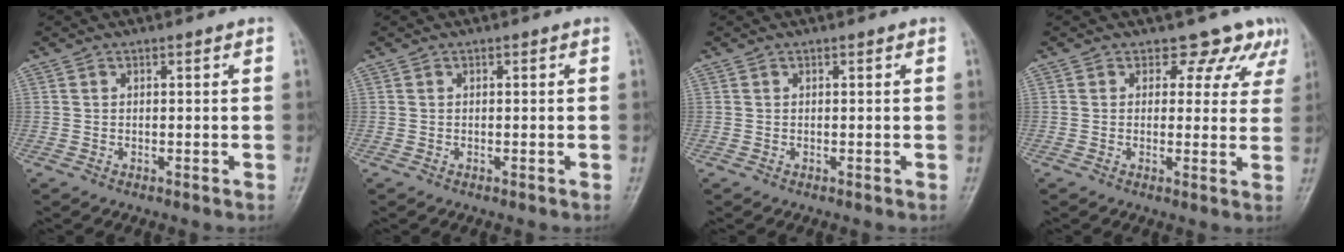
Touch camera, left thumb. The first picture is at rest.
{"total": 0.0}
{"total": 0.0}
{"total": 7.1, "force": [5.4, 4.5, 1.2], "torque": [0.033, -0.023, 0.045]}